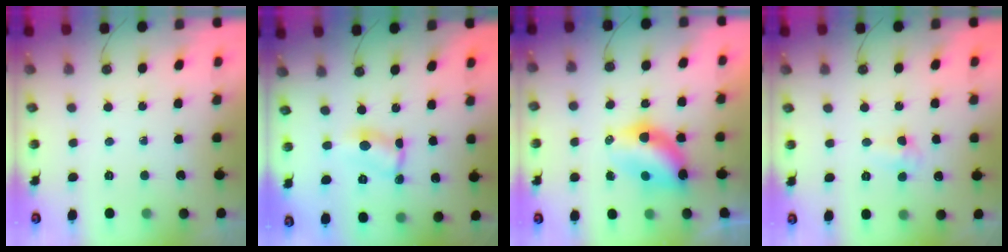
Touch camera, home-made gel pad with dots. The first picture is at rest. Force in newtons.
{"total": 2.9, "press": 2.9, "slide": 0.2}
{"total": 9.0, "press": 7.9, "slide": 4.1}
{"total": 2.8, "press": 2.6, "slide": 0.9}